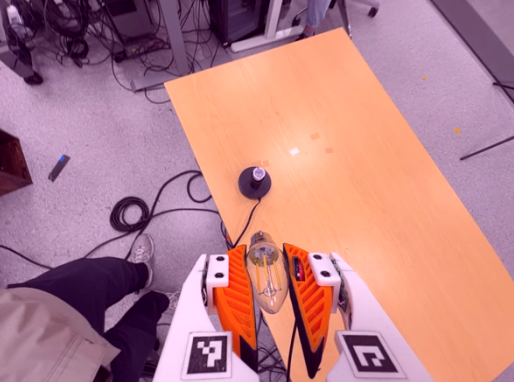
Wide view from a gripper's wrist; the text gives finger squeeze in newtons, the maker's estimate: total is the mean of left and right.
{"total": 21.2, "left": 23.9, "right": 18.6}